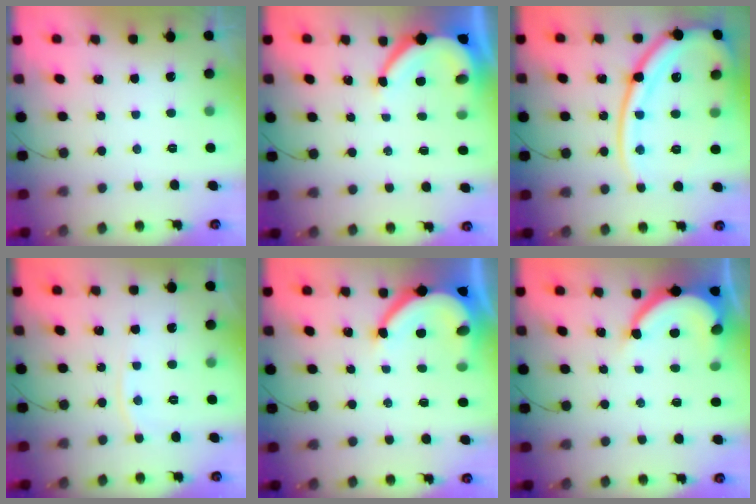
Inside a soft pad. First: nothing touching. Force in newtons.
{"total": 7.4, "press": 7.4, "slide": 0.8}
{"total": 21.4, "press": 21.3, "slide": 1.7}
{"total": 3.9, "press": 3.8, "slide": 0.6}
{"total": 9.0, "press": 8.9, "slide": 0.9}
{"total": 9.7, "press": 9.7, "slide": 1.0}